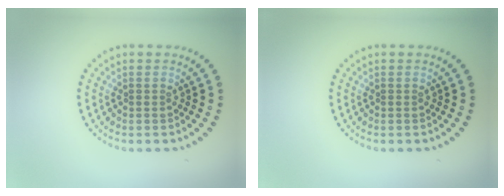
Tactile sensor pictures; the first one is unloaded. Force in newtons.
{"total": 0.0}